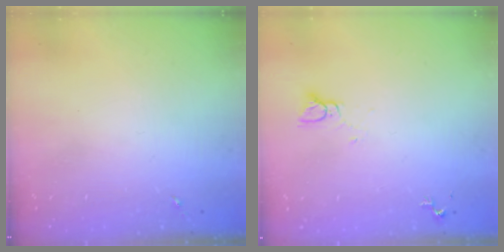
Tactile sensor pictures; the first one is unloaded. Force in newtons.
{"total": 2.8, "press": 2.8, "slide": 0.1}